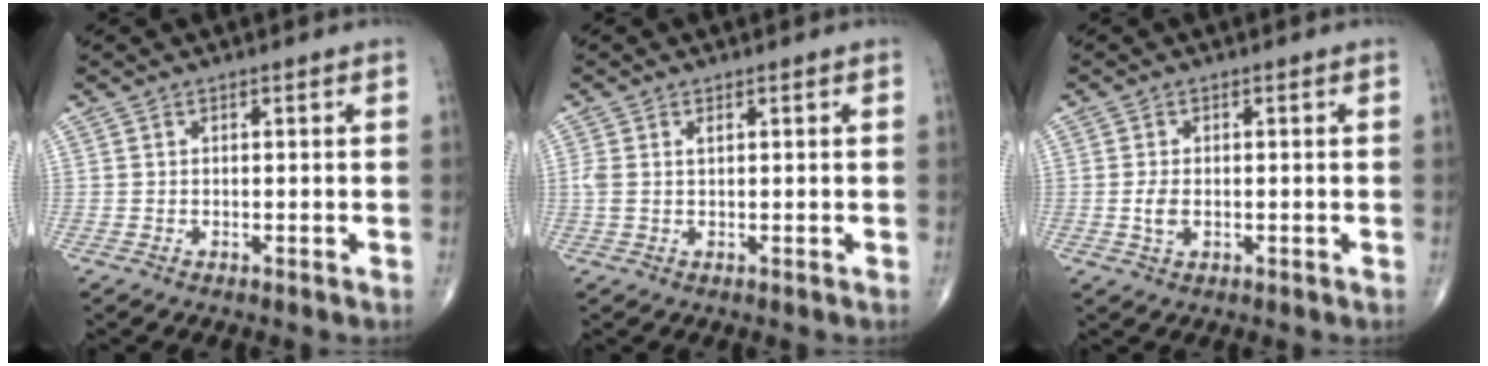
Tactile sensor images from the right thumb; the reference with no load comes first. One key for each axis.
{"total": 2.2, "fx": 0.6, "fy": 1.1, "fz": 1.8, "tx": -0.057, "ty": 0.012, "tz": 0.016}
{"total": 2.7, "fx": -0.3, "fy": 1.5, "fz": 2.2, "tx": -0.048, "ty": -0.004, "tz": -0.006}